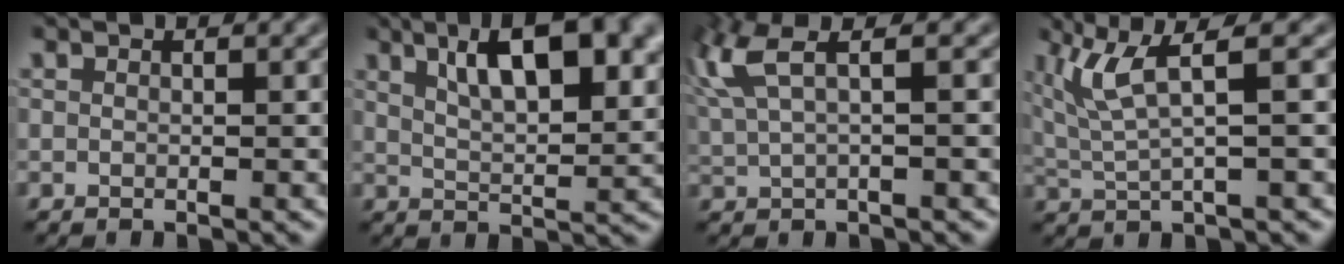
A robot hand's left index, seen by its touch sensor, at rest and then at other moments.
{"total": 10.3, "force": [4.8, 4.0, 8.2], "torque": [-0.114, 0.014, 0.074]}
{"total": 4.6, "force": [1.9, 1.3, 4.0], "torque": [-0.099, 0.014, 0.042]}
{"total": 4.5, "force": [1.9, 0.9, 4.0], "torque": [-0.091, 0.004, 0.043]}